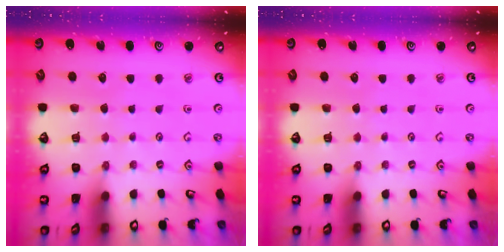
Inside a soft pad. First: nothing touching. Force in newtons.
{"total": 0.0}